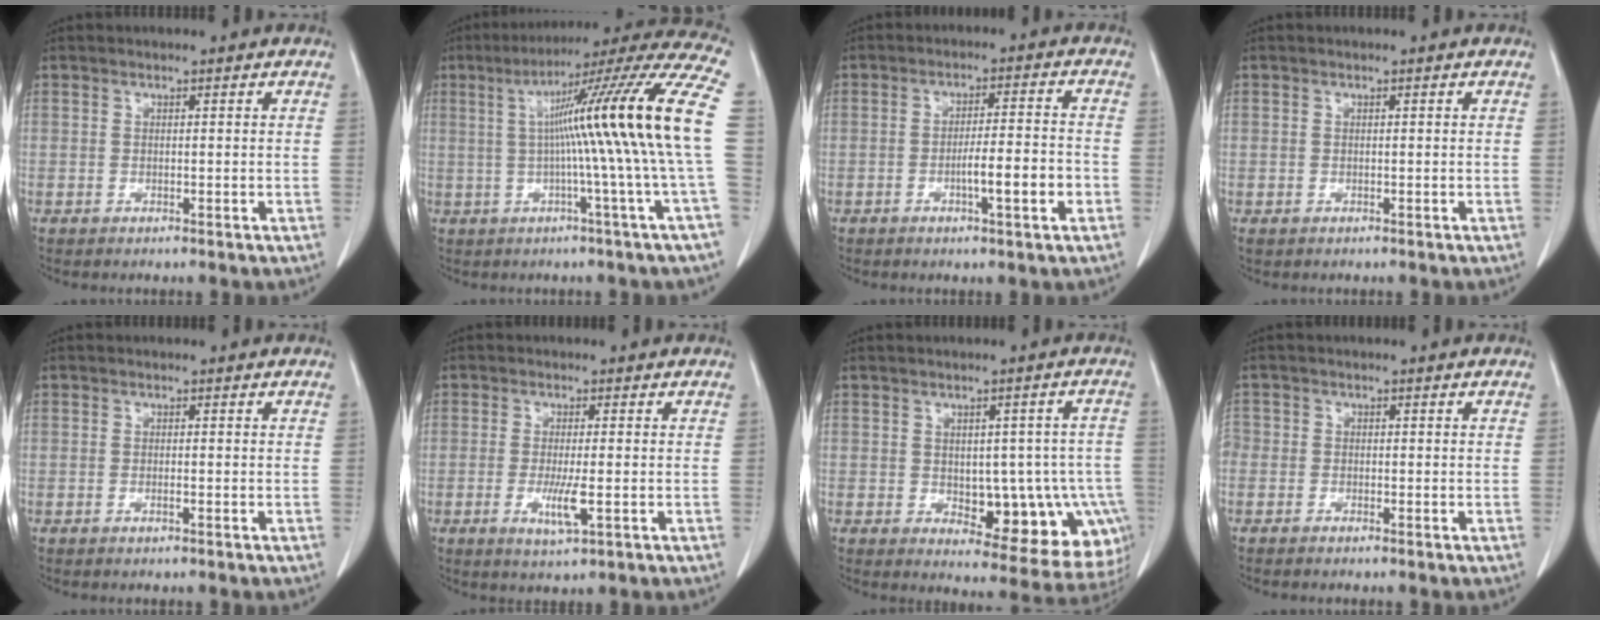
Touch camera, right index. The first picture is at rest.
{"total": 20.2, "force": [0.9, -2.4, 20.0], "torque": [-0.259, 0.025, -0.003]}
{"total": 6.6, "force": [-2.3, 0.3, 6.2], "torque": [-0.096, 0.003, -0.035]}
{"total": 0.6, "force": [-0.1, 0.6, -0.1], "torque": [0.002, 0.005, -0.001]}
{"total": 0.6, "force": [-0.3, 0.0, 0.6], "torque": [-0.013, 0.000, -0.003]}
{"total": 4.4, "force": [-1.2, 0.4, 4.3], "torque": [-0.083, -0.011, -0.018]}
{"total": 14.2, "force": [-3.5, 7.1, 11.8], "torque": [-0.092, 0.021, -0.025]}
{"total": 2.6, "force": [-1.8, 1.8, 0.7], "torque": [-0.015, 0.001, -0.035]}